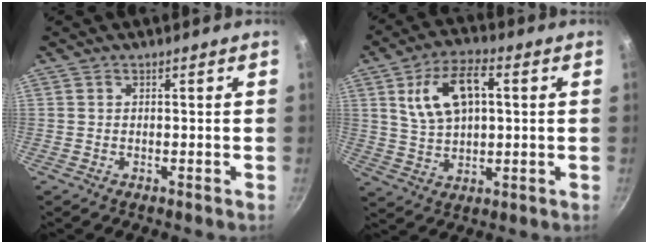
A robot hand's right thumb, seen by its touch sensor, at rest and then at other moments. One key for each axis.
{"total": 12.3, "fx": 3.0, "fy": 6.8, "fz": 9.8, "tx": -0.164, "ty": 0.009, "tz": 0.058}